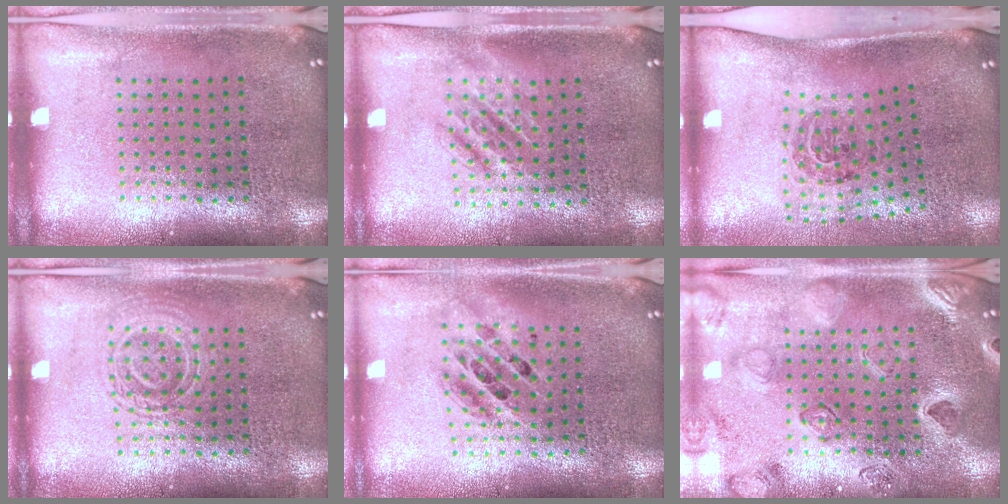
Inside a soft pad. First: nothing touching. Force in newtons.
{"total": 1.4, "press": 1.2, "slide": 0.7}
{"total": 1.8, "press": 1.2, "slide": 1.3}
{"total": 1.2, "press": 1.2, "slide": 0.3}
{"total": 1.4, "press": 1.3, "slide": 0.7}
{"total": 2.5, "press": 2.4, "slide": 0.6}